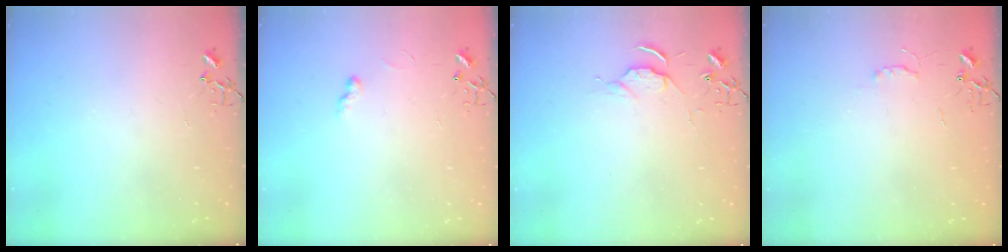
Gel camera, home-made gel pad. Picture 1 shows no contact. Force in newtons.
{"total": 4.3, "press": 4.2, "slide": 0.6}
{"total": 5.1, "press": 5.1, "slide": 0.7}
{"total": 4.2, "press": 4.2, "slide": 0.6}